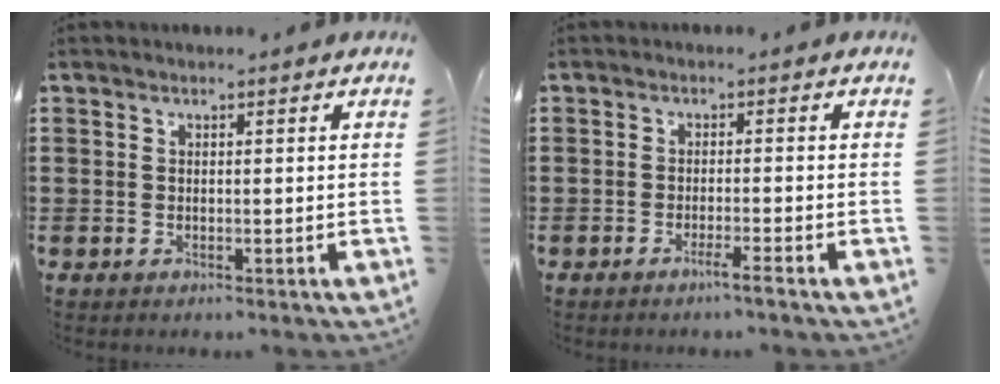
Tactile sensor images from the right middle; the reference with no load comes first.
{"total": 2.1, "force": [-1.5, -0.2, 1.4], "torque": [-0.021, 0.000, -0.028]}